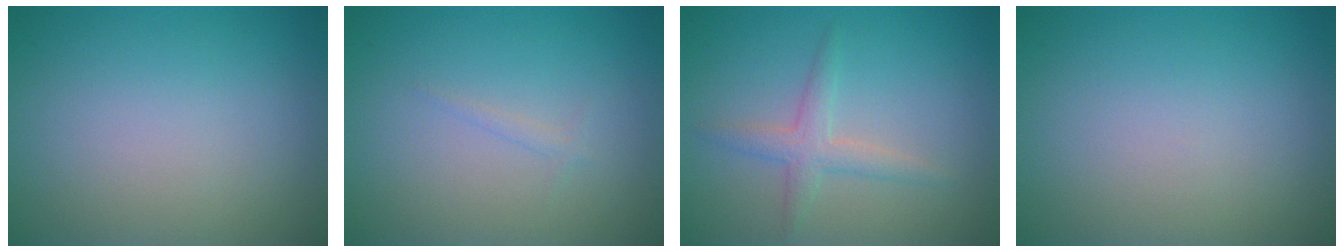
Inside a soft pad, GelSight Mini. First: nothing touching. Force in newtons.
{"total": 0.6, "press": 0.6, "slide": 0.0}
{"total": 2.3, "press": 2.3, "slide": 0.1}
{"total": 0.0}